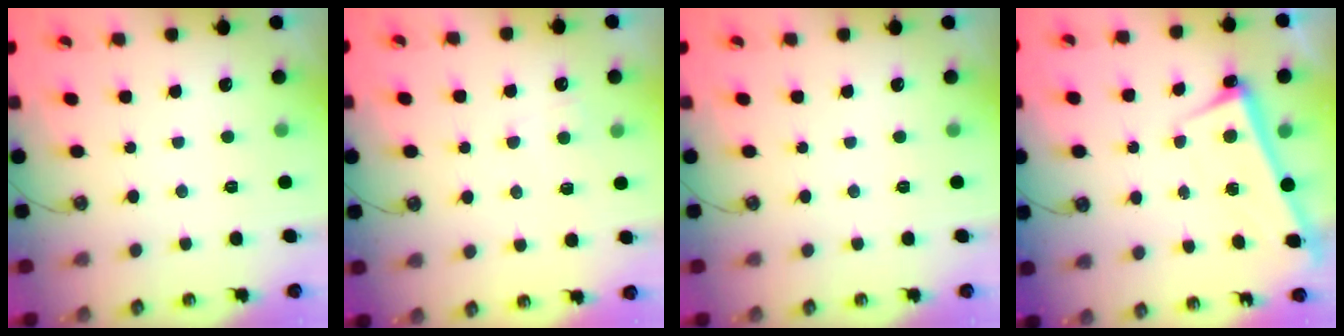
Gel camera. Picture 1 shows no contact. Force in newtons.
{"total": 2.9, "press": 2.8, "slide": 0.6}
{"total": 0.0}
{"total": 2.6, "press": 2.4, "slide": 1.0}